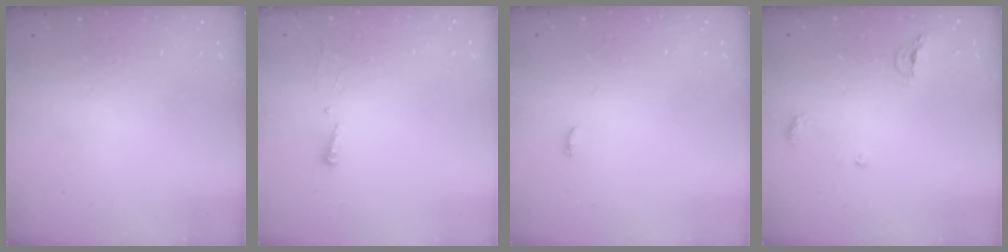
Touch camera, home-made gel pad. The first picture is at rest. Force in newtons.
{"total": 4.1, "press": 4.0, "slide": 1.0}
{"total": 5.6, "press": 3.4, "slide": 4.4}
{"total": 6.8, "press": 6.7, "slide": 0.6}